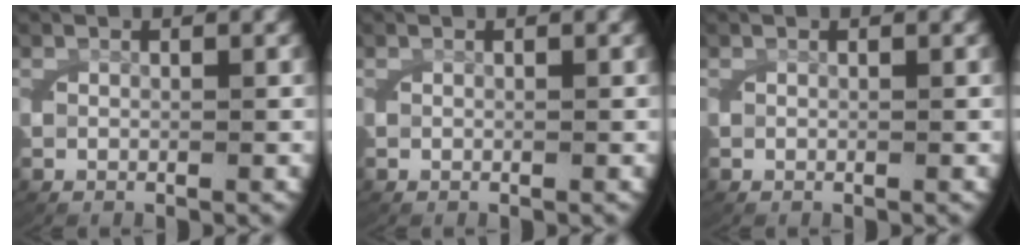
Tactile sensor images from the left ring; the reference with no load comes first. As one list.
[{"total": 0.0}, {"total": 0.0}]